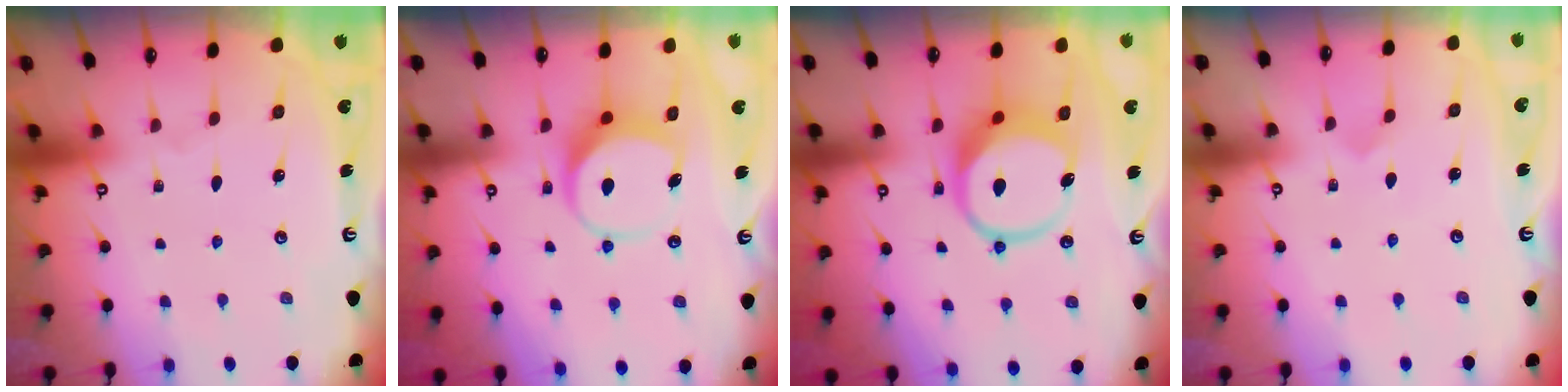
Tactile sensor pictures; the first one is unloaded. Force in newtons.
{"total": 7.2, "press": 7.1, "slide": 0.6}
{"total": 11.4, "press": 11.2, "slide": 1.8}
{"total": 1.5, "press": 1.5, "slide": 0.1}